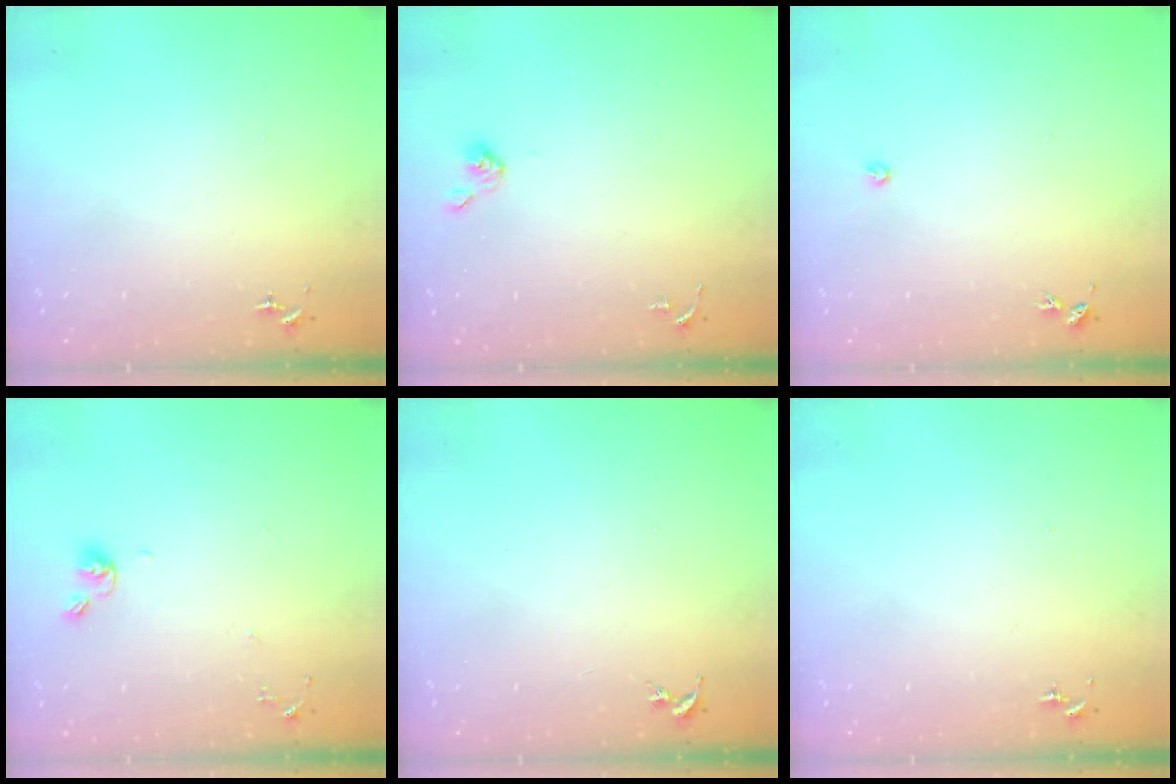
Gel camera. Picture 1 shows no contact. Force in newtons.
{"total": 4.0, "press": 3.9, "slide": 0.8}
{"total": 2.2, "press": 2.2, "slide": 0.3}
{"total": 7.1, "press": 6.8, "slide": 2.1}
{"total": 0.0}
{"total": 0.0}